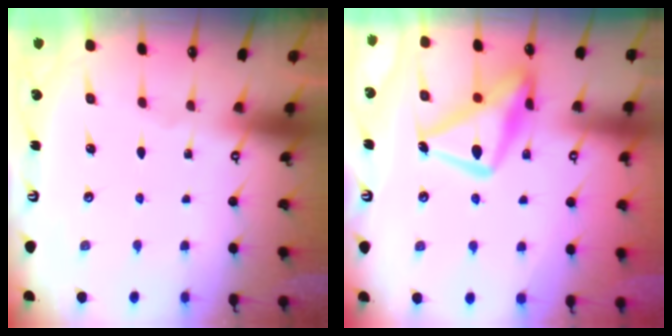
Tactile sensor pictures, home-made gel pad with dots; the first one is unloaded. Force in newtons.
{"total": 17.6, "press": 17.6, "slide": 1.4}